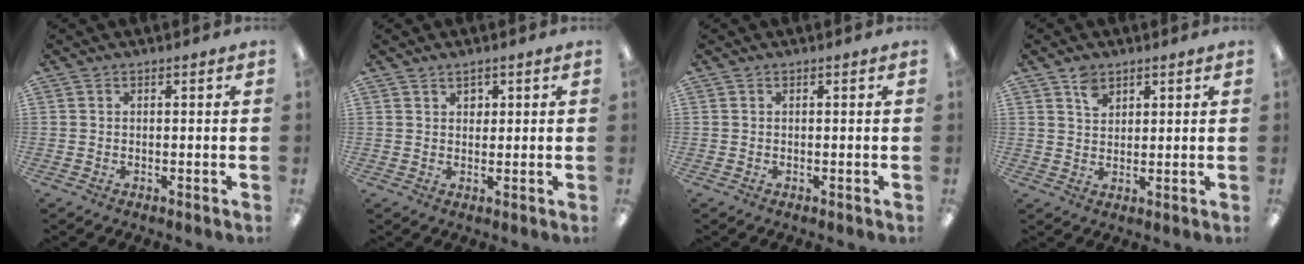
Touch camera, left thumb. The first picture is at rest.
{"total": 2.3, "force": [1.5, 1.5, 1.0], "torque": [-0.004, -0.005, 0.024]}
{"total": 0.0}
{"total": 3.9, "force": [2.7, 2.4, 1.5], "torque": [-0.019, -0.009, 0.049]}